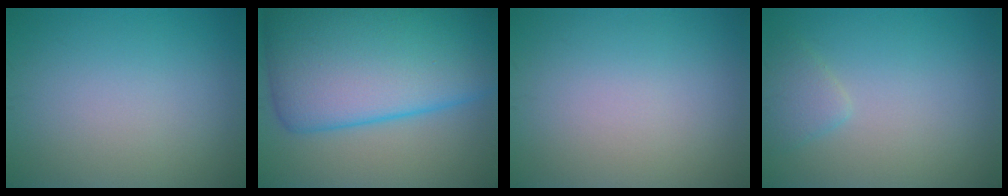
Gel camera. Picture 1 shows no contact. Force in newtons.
{"total": 15.3, "press": 15.3, "slide": 0.5}
{"total": 0.0}
{"total": 1.7, "press": 1.7, "slide": 0.2}